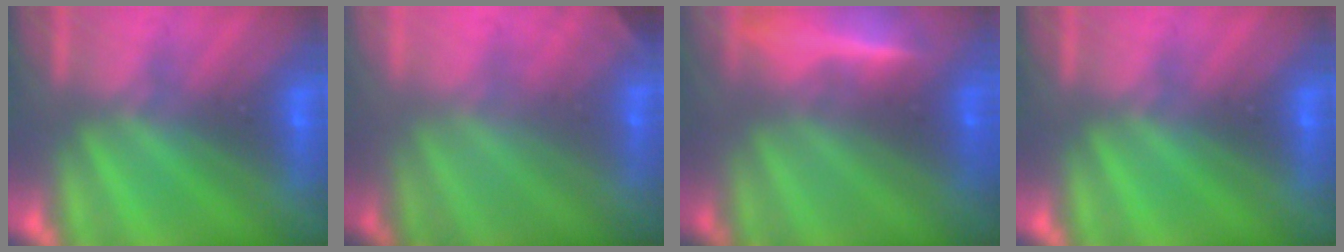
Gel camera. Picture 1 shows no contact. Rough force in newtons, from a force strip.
{"total": 1.9}
{"total": 7.9}
{"total": 0.0}